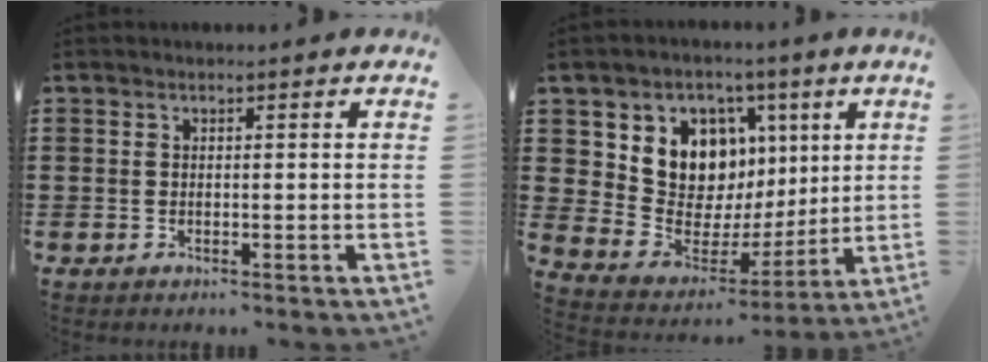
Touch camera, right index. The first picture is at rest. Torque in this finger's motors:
{"motor_torque": [1.44, 0.69, 0.50, 0.21]}